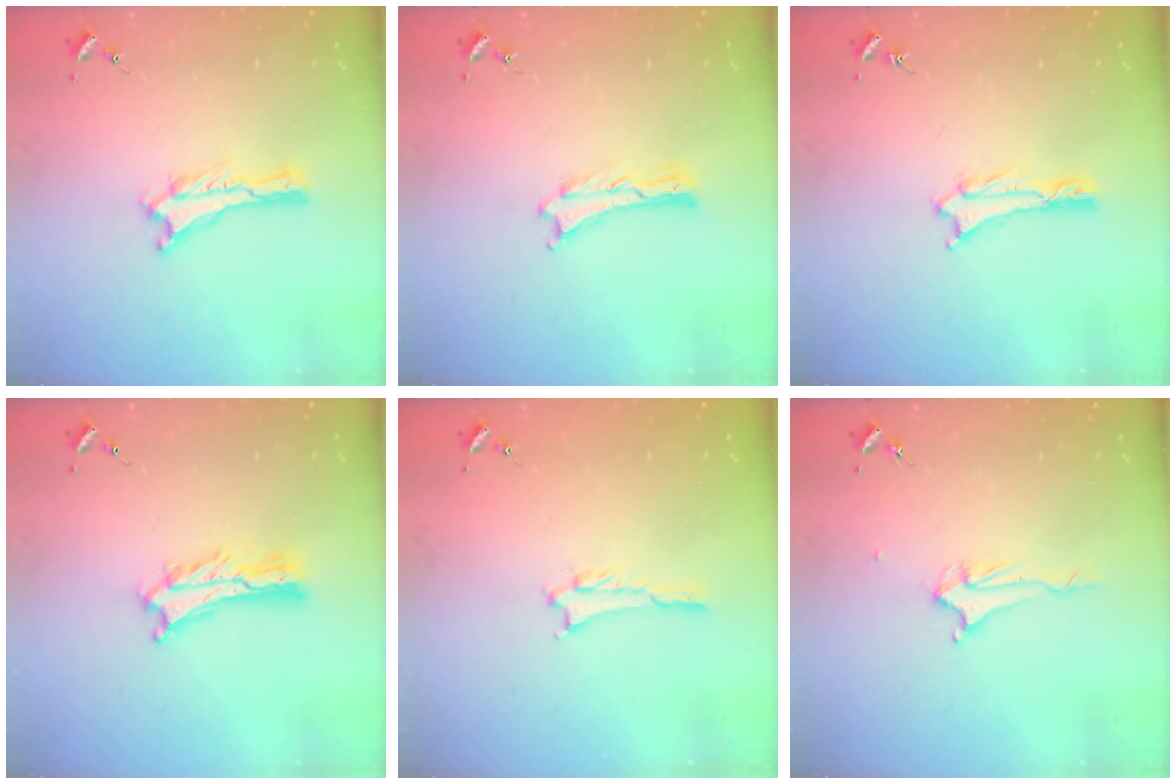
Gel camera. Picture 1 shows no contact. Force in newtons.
{"total": 0.0}
{"total": 1.0, "press": 1.0, "slide": 0.2}
{"total": 2.7, "press": 2.7, "slide": 0.3}
{"total": 1.0, "press": 1.0, "slide": 0.2}
{"total": 2.2, "press": 2.2, "slide": 0.3}